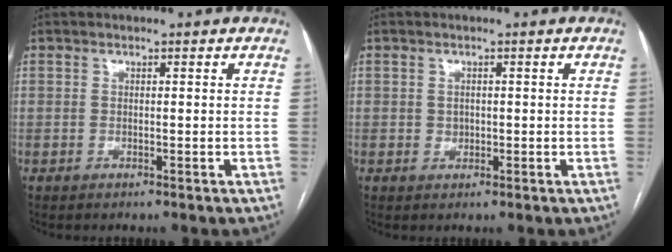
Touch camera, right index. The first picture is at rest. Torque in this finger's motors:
{"motor_torque": [-0.12, 0.04, 0.05, 0.00]}